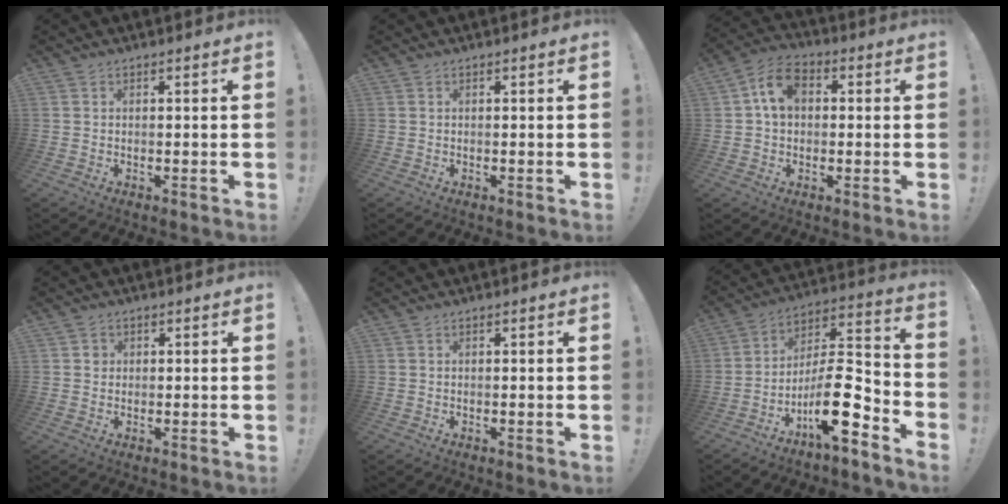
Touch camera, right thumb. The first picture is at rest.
{"total": 0.0}
{"total": 9.5, "force": [1.9, 7.3, 5.8], "torque": [-0.088, 0.015, 0.041]}
{"total": 1.8, "force": [0.3, 1.7, 0.4], "torque": [0.003, 0.001, 0.001]}
{"total": 0.0}
{"total": 15.3, "force": [-7.4, 6.5, 11.7], "torque": [-0.190, 0.040, -0.115]}